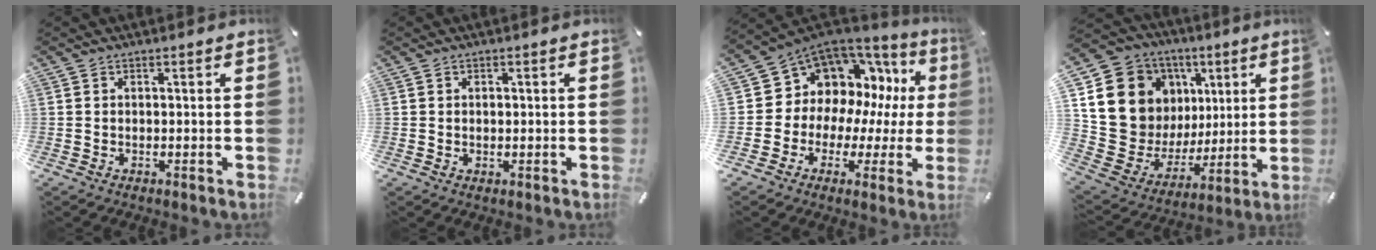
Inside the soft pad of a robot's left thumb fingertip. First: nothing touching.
{"total": 0.7, "force": [0.1, 0.6, 0.4], "torque": [0.000, -0.002, 0.000]}
{"total": 10.7, "force": [3.8, 9.5, 3.3], "torque": [-0.060, -0.052, 0.080]}
{"total": 16.1, "force": [5.8, 14.2, 4.8], "torque": [-0.073, -0.050, 0.134]}